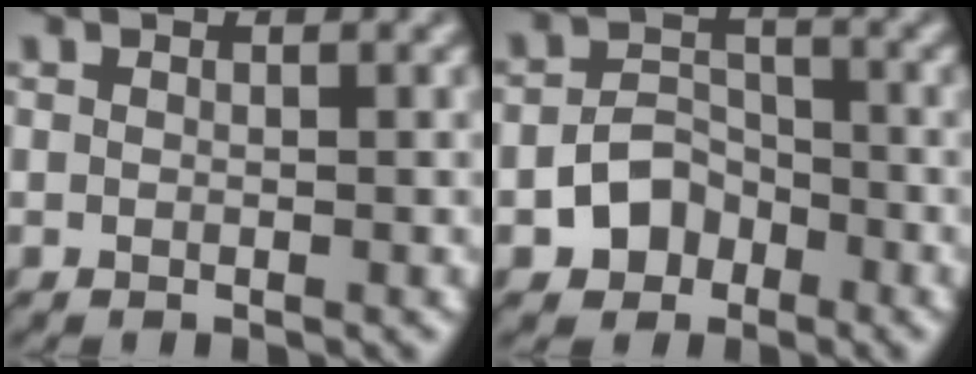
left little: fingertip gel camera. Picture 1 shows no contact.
{"total": 3.4, "force": [-1.9, 2.6, 1.3], "torque": [-0.018, 0.006, -0.033]}